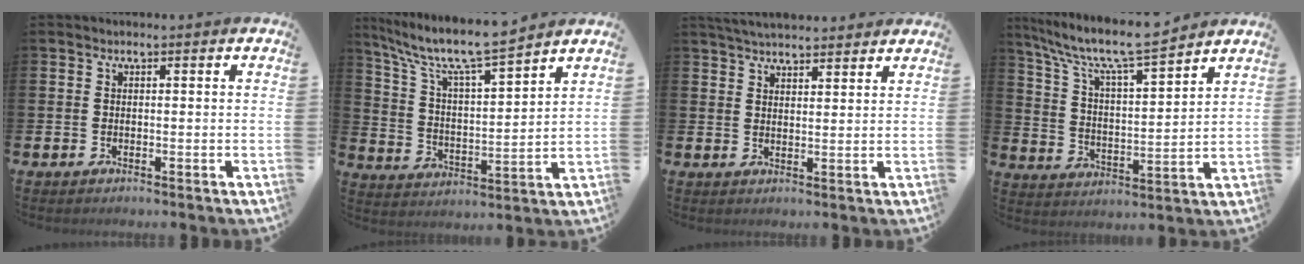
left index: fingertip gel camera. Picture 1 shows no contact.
{"total": 9.1, "force": [8.2, 0.8, 3.7], "torque": [-0.104, -0.054, 0.138]}
{"total": 4.0, "force": [4.0, 0.5, 0.6], "torque": [-0.017, -0.016, 0.073]}
{"total": 9.1, "force": [8.3, 0.8, 3.7], "torque": [-0.096, -0.061, 0.137]}